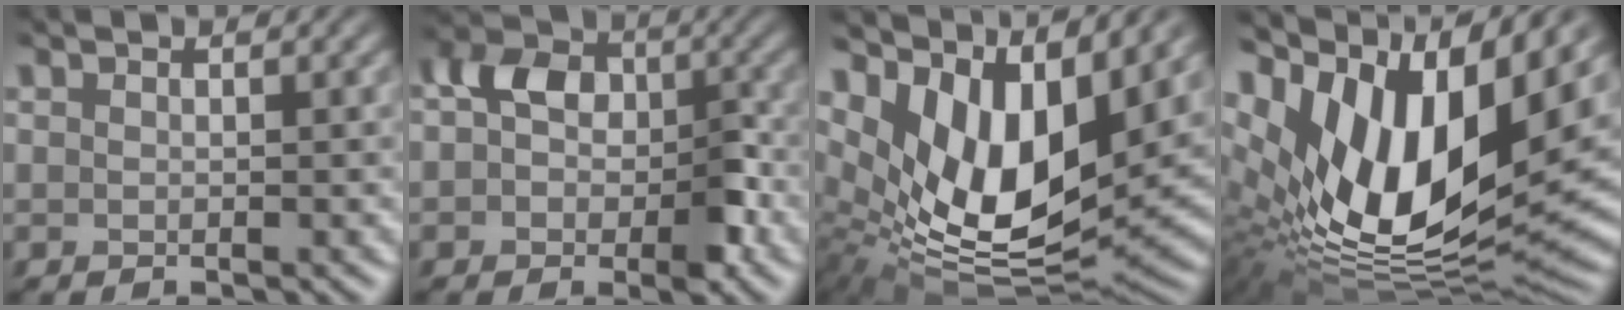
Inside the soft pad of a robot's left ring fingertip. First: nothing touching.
{"total": 5.8, "force": [-1.0, 4.2, 3.8], "torque": [-0.048, 0.006, -0.034]}
{"total": 13.9, "force": [4.2, 7.1, 11.2], "torque": [-0.208, 0.000, 0.074]}
{"total": 16.7, "force": [3.6, 7.9, 14.2], "torque": [-0.269, 0.005, 0.055]}